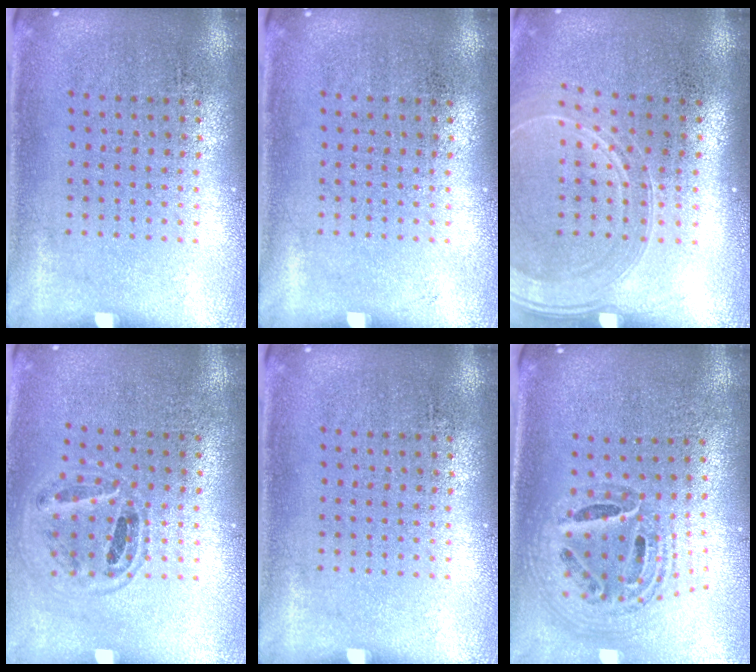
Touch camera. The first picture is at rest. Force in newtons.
{"total": 0.0}
{"total": 1.6, "press": 1.5, "slide": 0.7}
{"total": 0.9, "press": 0.9, "slide": 0.1}
{"total": 0.0}
{"total": 1.5, "press": 1.3, "slide": 0.7}